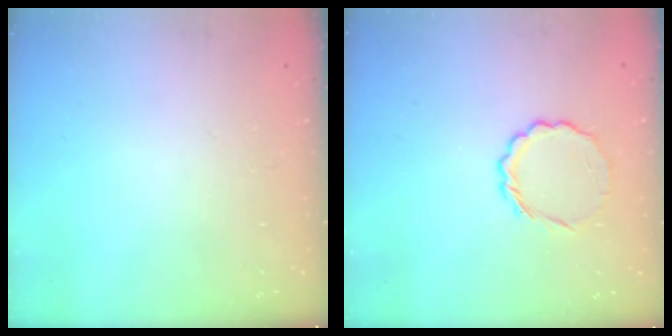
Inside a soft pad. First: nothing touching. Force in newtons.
{"total": 4.7, "press": 4.4, "slide": 1.6}